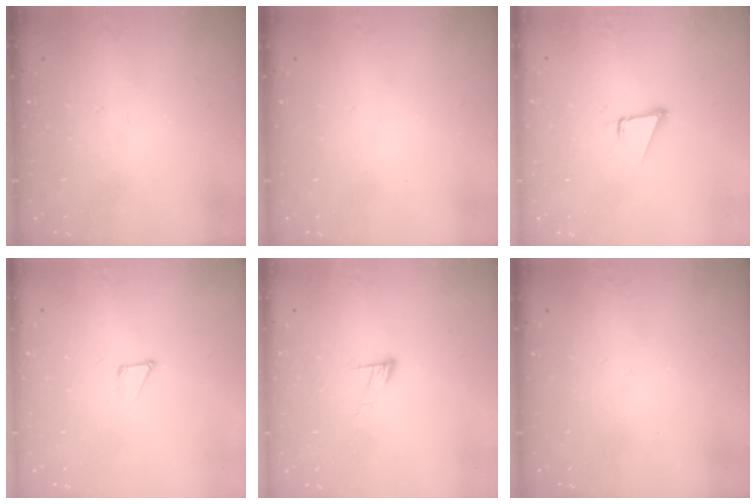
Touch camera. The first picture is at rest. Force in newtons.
{"total": 0.0}
{"total": 1.9, "press": 1.9, "slide": 0.0}
{"total": 1.2, "press": 1.2, "slide": 0.0}
{"total": 6.5, "press": 6.5, "slide": 0.5}
{"total": 0.0}